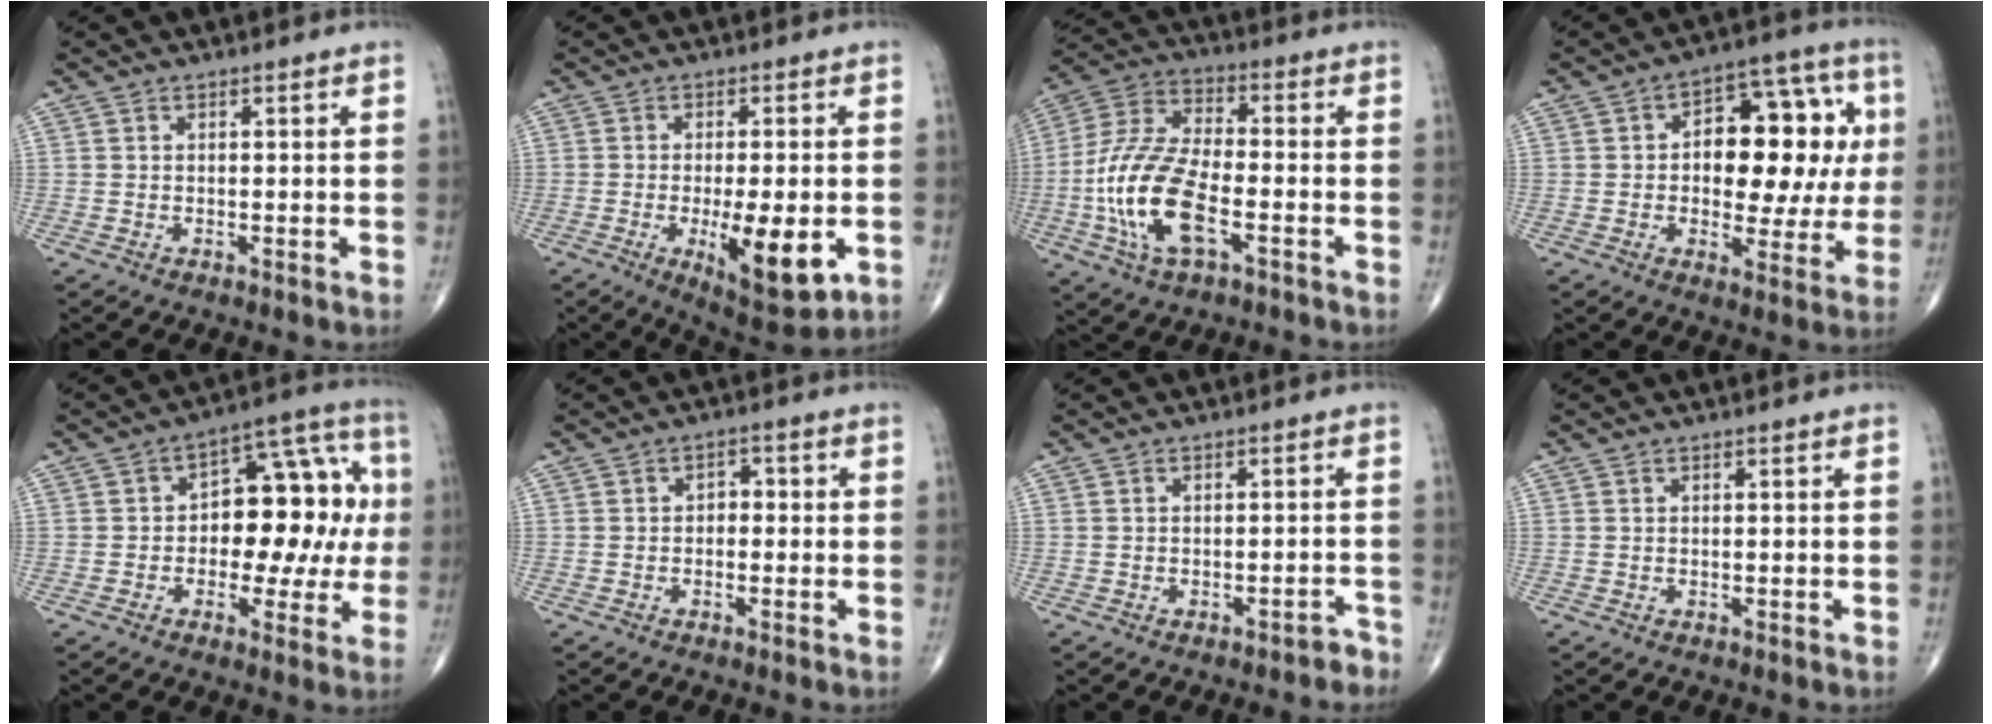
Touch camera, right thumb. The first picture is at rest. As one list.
[{"total": 12.3, "force": [-3.1, 3.9, 11.2], "torque": [-0.164, -0.016, -0.038]}, {"total": 16.4, "force": [-4.8, 7.2, 13.9], "torque": [-0.296, 0.024, -0.091]}, {"total": 18.3, "force": [1.8, 10.2, 15.1], "torque": [-0.154, 0.031, 0.026]}, {"total": 16.4, "force": [0.0, 9.4, 13.4], "torque": [-0.124, 0.046, -0.003]}, {"total": 2.5, "force": [-0.1, 1.8, 1.7], "torque": [-0.003, 0.011, -0.011]}, {"total": 2.1, "force": [-1.8, 0.7, 0.8], "torque": [-0.004, 0.020, -0.021]}, {"total": 0.0}]